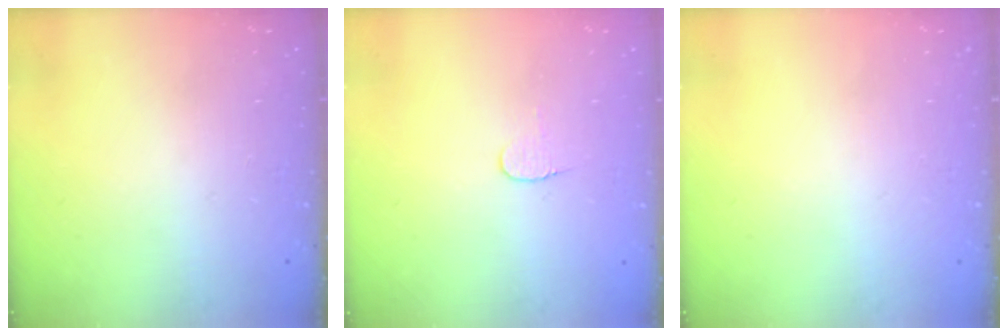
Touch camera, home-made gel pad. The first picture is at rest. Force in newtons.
{"total": 3.9, "press": 3.9, "slide": 0.2}
{"total": 0.0}